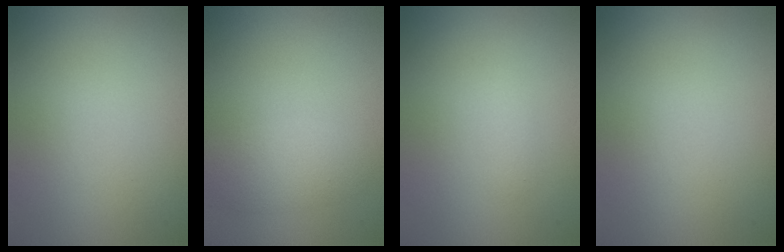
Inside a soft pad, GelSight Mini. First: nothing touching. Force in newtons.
{"total": 2.4, "press": 2.4, "slide": 0.1}
{"total": 0.8, "press": 0.8, "slide": 0.0}
{"total": 0.0}